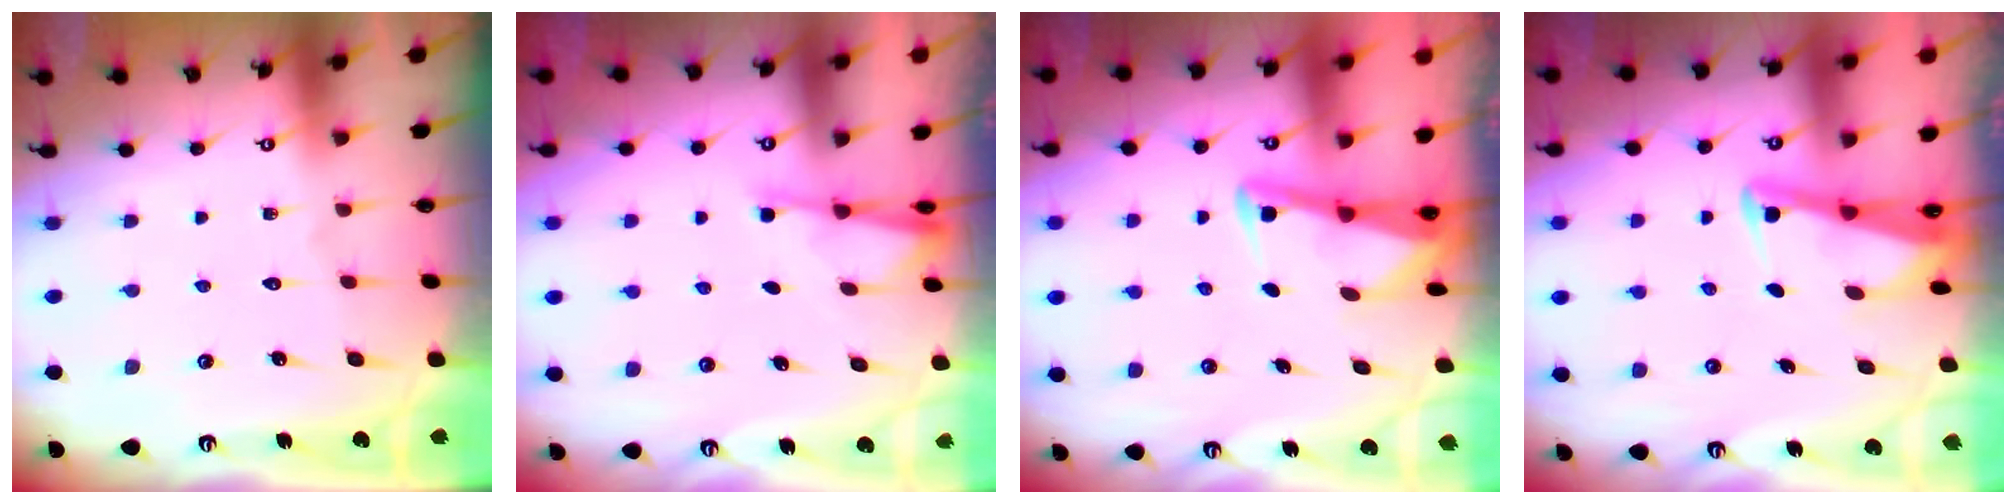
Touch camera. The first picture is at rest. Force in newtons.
{"total": 1.9, "press": 1.9, "slide": 0.3}
{"total": 3.0, "press": 3.0, "slide": 0.4}
{"total": 2.7, "press": 2.7, "slide": 0.2}